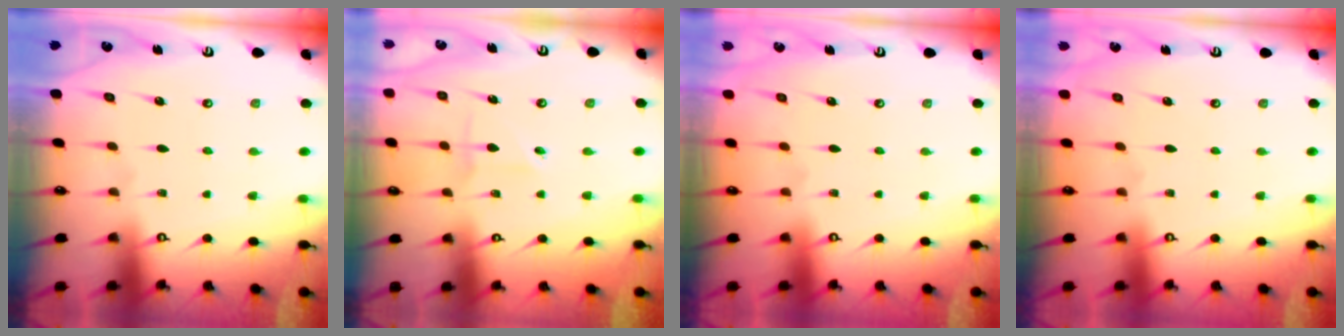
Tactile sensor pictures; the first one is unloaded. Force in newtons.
{"total": 2.2, "press": 2.1, "slide": 0.6}
{"total": 0.0}
{"total": 0.0}